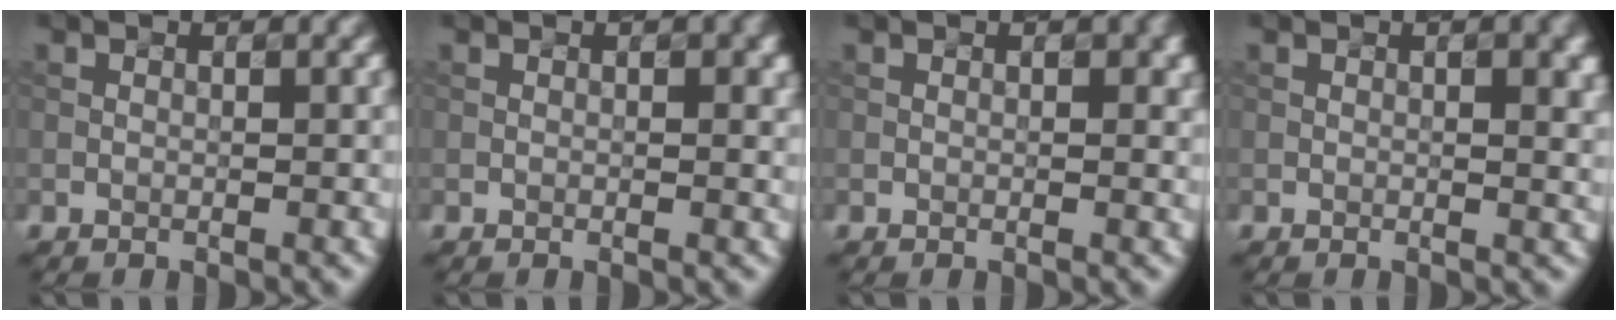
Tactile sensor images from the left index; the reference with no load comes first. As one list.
[{"total": 1.1, "force": [0.2, 0.3, 1.0], "torque": [-0.008, 0.002, 0.008]}, {"total": 1.0, "force": [0.3, 0.3, 0.9], "torque": [-0.008, 0.003, 0.010]}, {"total": 3.7, "force": [0.9, 1.5, 3.2], "torque": [-0.022, 0.012, 0.015]}]